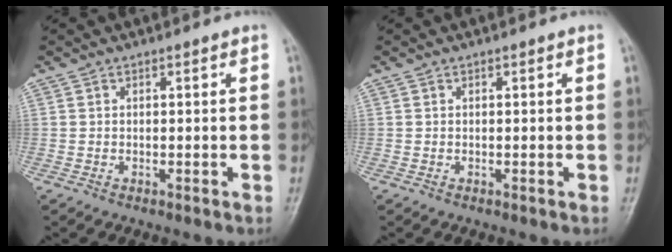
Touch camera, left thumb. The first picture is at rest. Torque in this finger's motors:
{"motor_torque": [0.00, 0.00, 0.00, 0.00, 0.00]}